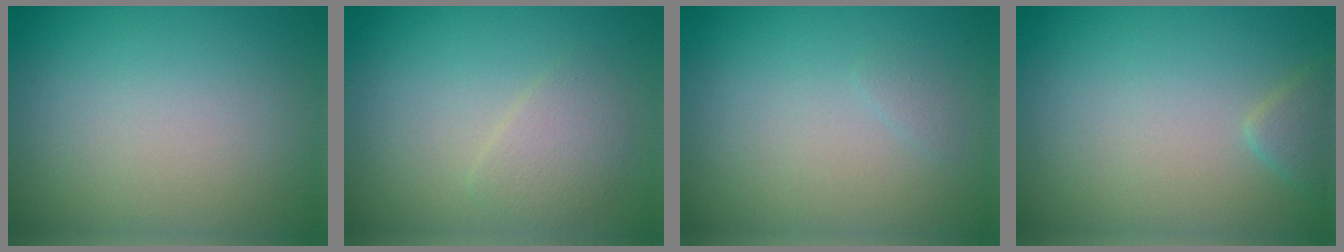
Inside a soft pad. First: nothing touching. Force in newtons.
{"total": 2.1, "press": 2.1, "slide": 0.0}
{"total": 0.6, "press": 0.6, "slide": 0.1}
{"total": 1.5, "press": 1.5, "slide": 0.2}